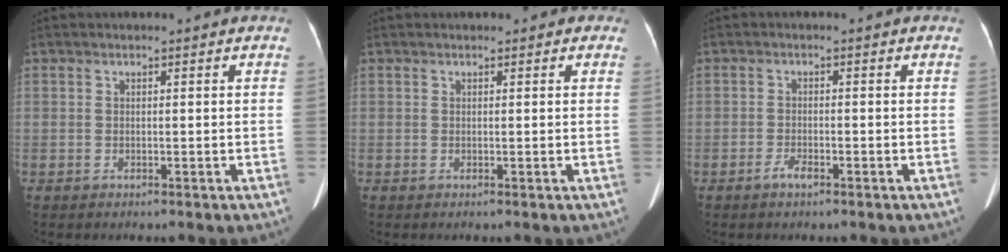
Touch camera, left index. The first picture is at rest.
{"total": 1.1, "force": [0.7, 0.8, 0.3], "torque": [0.004, 0.006, 0.001]}
{"total": 1.9, "force": [-1.3, 0.5, 1.2], "torque": [-0.028, -0.001, -0.024]}